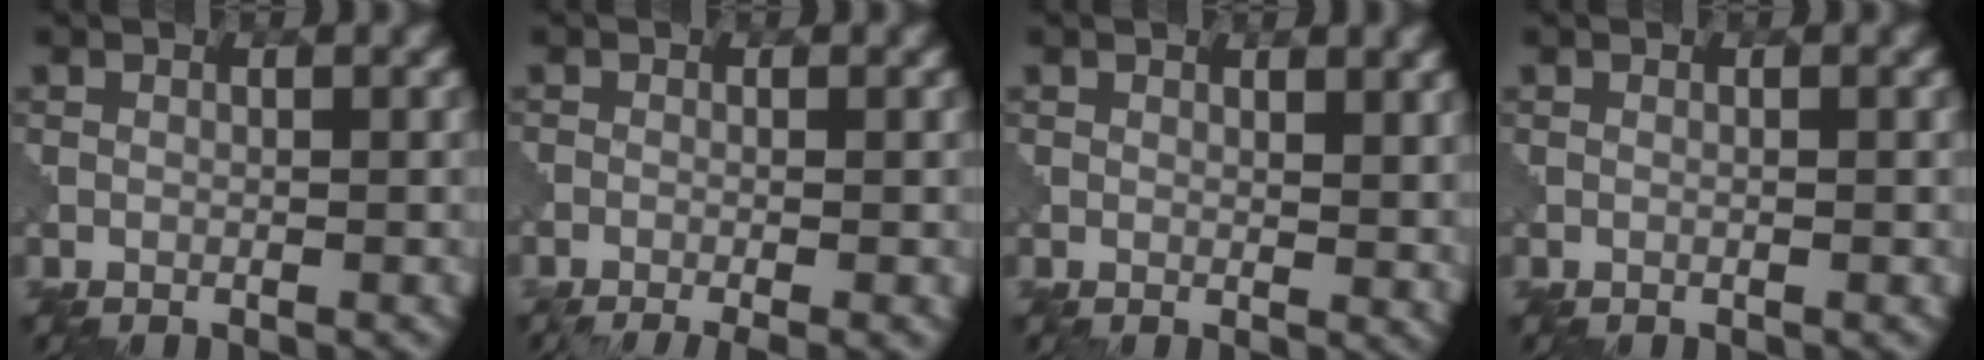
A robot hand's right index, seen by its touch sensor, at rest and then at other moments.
{"total": 3.9, "force": [-1.5, 1.7, 3.1], "torque": [-0.014, -0.001, -0.019]}
{"total": 2.9, "force": [1.6, 1.3, 2.0], "torque": [-0.019, 0.002, 0.027]}
{"total": 0.8, "force": [0.0, 0.4, 0.7], "torque": [0.002, 0.006, -0.009]}